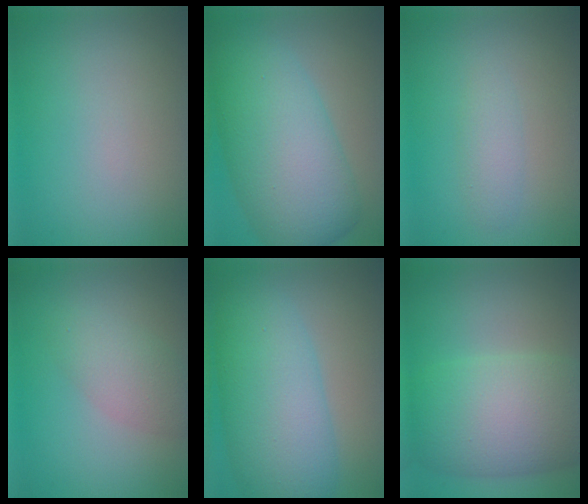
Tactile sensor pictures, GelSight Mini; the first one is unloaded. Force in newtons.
{"total": 10.7, "press": 10.7, "slide": 0.3}
{"total": 1.6, "press": 1.6, "slide": 0.1}
{"total": 3.1, "press": 3.1, "slide": 0.1}
{"total": 8.9, "press": 8.9, "slide": 0.1}
{"total": 10.1, "press": 10.1, "slide": 0.4}